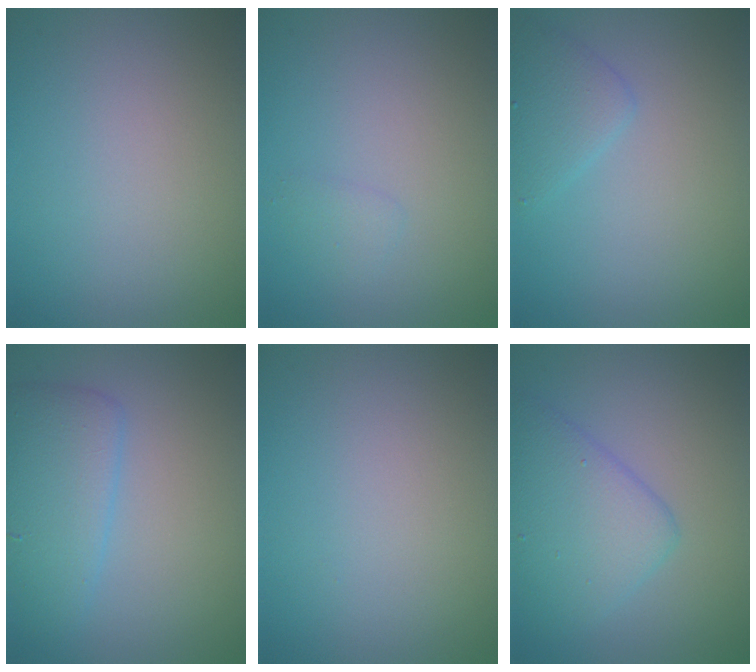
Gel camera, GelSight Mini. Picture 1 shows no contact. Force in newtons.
{"total": 0.8, "press": 0.8, "slide": 0.0}
{"total": 2.1, "press": 2.1, "slide": 0.0}
{"total": 3.9, "press": 3.9, "slide": 0.2}
{"total": 0.0}
{"total": 4.6, "press": 4.6, "slide": 0.3}